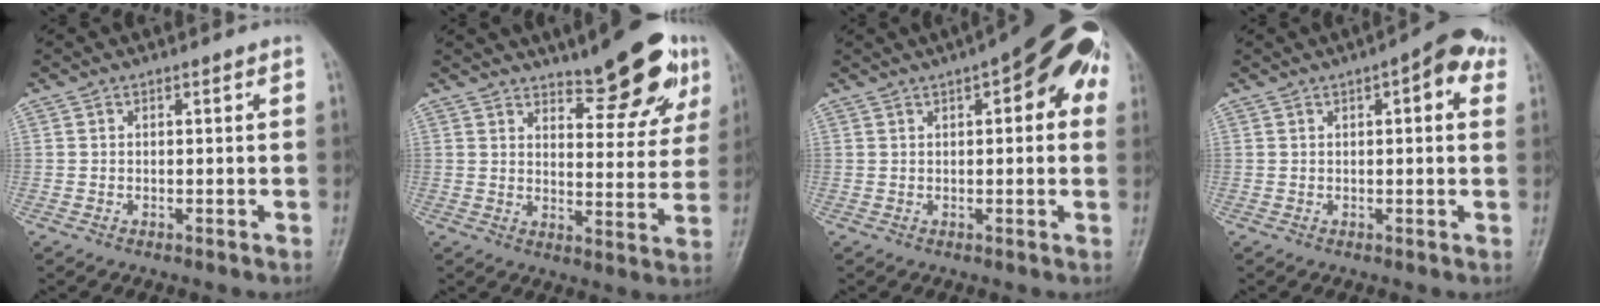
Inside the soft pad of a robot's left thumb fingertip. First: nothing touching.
{"total": 13.3, "force": [9.2, 4.6, 8.5], "torque": [-0.074, -0.049, 0.130]}
{"total": 15.0, "force": [5.6, 5.7, 12.7], "torque": [-0.136, 0.017, 0.060]}
{"total": 7.3, "force": [3.2, 2.7, 6.0], "torque": [-0.061, 0.009, 0.033]}